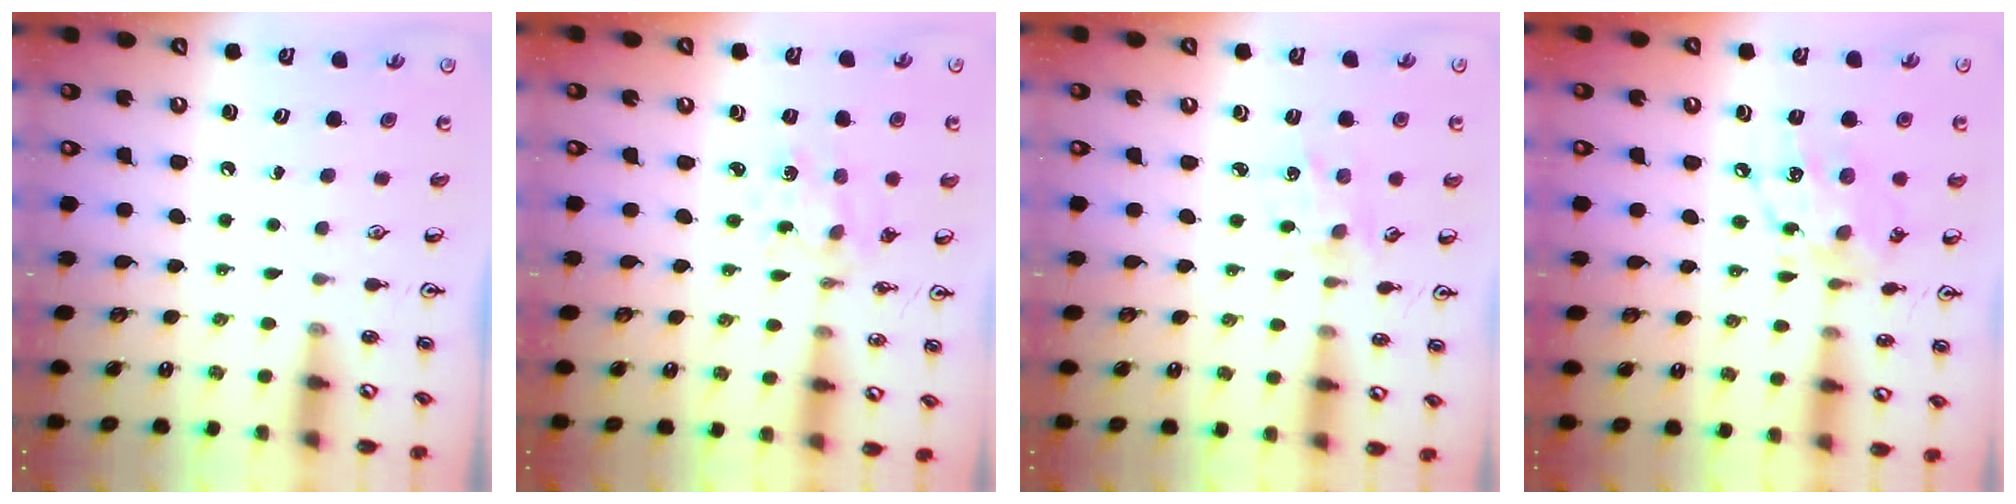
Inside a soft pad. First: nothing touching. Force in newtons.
{"total": 1.8, "press": 1.7, "slide": 0.3}
{"total": 1.4, "press": 1.3, "slide": 0.2}
{"total": 11.9, "press": 11.9, "slide": 0.8}